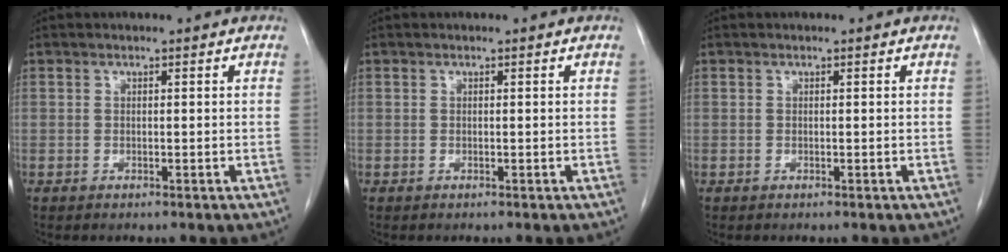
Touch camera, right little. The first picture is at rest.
{"total": 0.0}
{"total": 0.0}